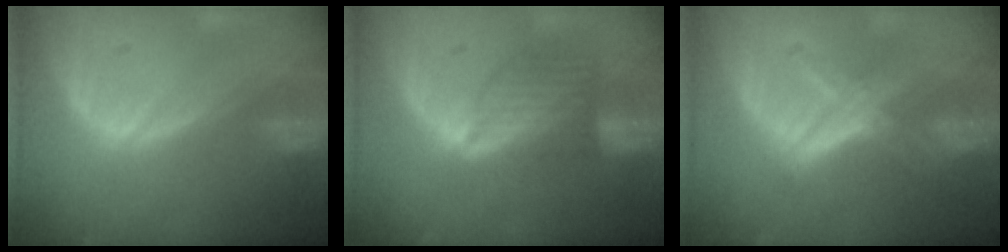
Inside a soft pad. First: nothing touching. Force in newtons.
{"total": 6.3, "press": 6.3, "slide": 0.4}
{"total": 5.8, "press": 5.5, "slide": 1.8}